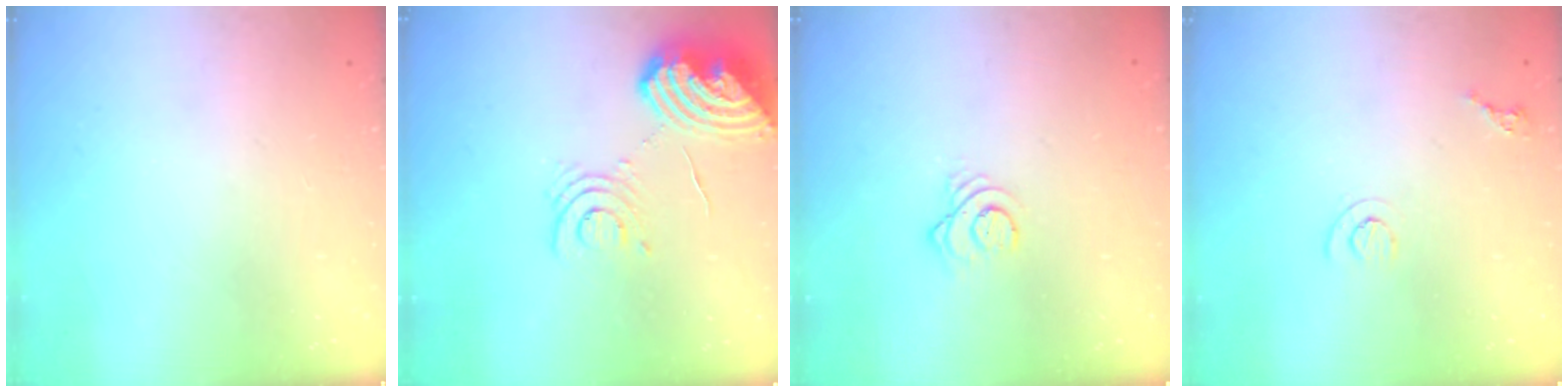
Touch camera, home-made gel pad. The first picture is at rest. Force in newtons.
{"total": 13.4, "press": 13.3, "slide": 1.7}
{"total": 3.2, "press": 3.2, "slide": 0.1}
{"total": 5.8, "press": 5.8, "slide": 0.4}